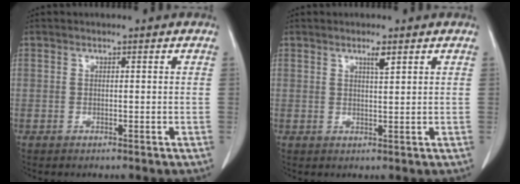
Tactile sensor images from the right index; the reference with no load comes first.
{"total": 1.9, "force": [1.2, 0.0, 1.5], "torque": [-0.028, -0.003, 0.020]}